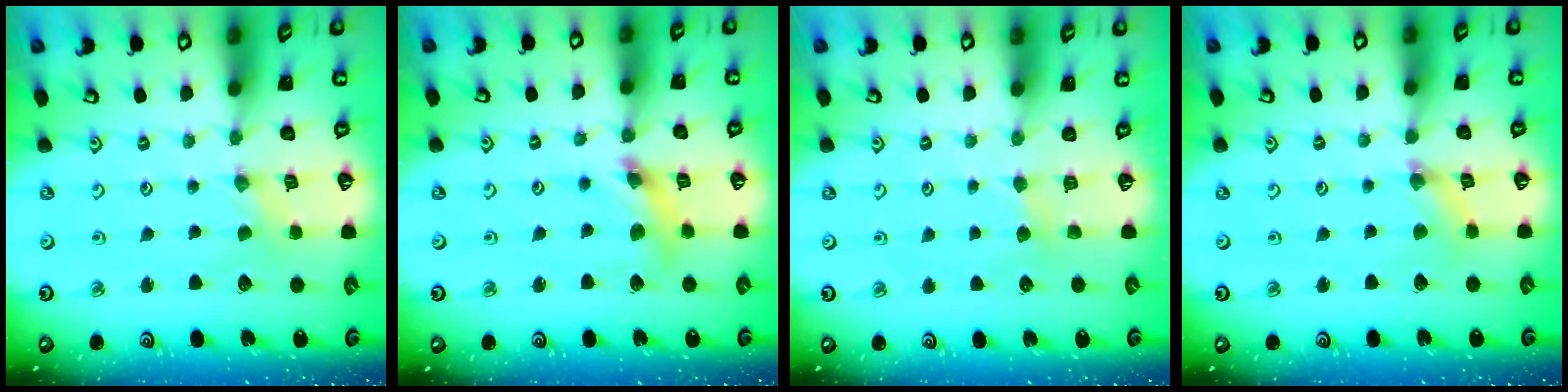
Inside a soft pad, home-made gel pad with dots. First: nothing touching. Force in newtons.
{"total": 8.5, "press": 8.4, "slide": 1.0}
{"total": 2.9, "press": 2.9, "slide": 0.3}
{"total": 2.0, "press": 2.0, "slide": 0.3}